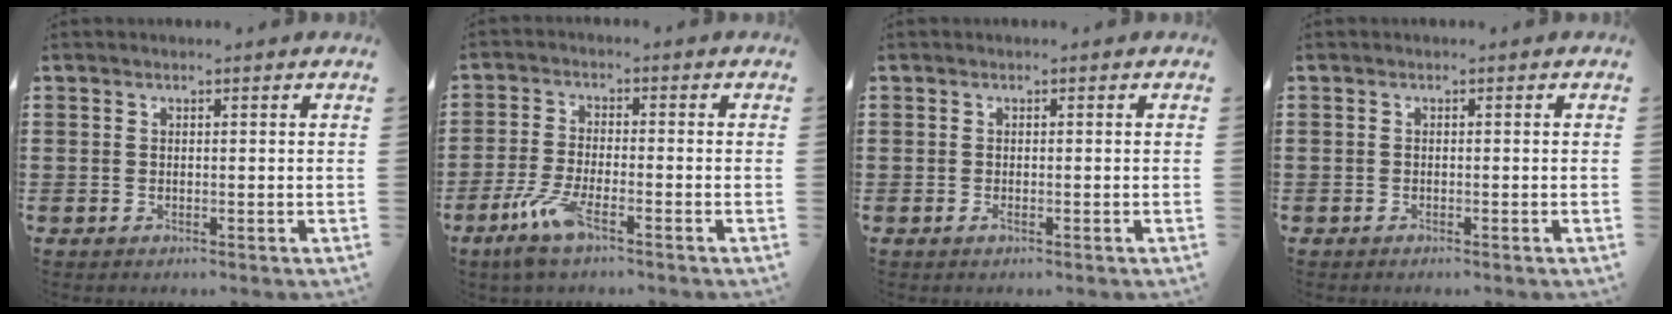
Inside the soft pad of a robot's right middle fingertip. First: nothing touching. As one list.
[{"total": 6.2, "force": [-3.6, 1.5, 4.9], "torque": [-0.119, -0.014, -0.071]}, {"total": 0.7, "force": [-0.3, 0.1, 0.6], "torque": [-0.012, -0.004, -0.004]}, {"total": 0.7, "force": [-0.6, 0.1, 0.0], "torque": [-0.001, -0.001, -0.013]}]